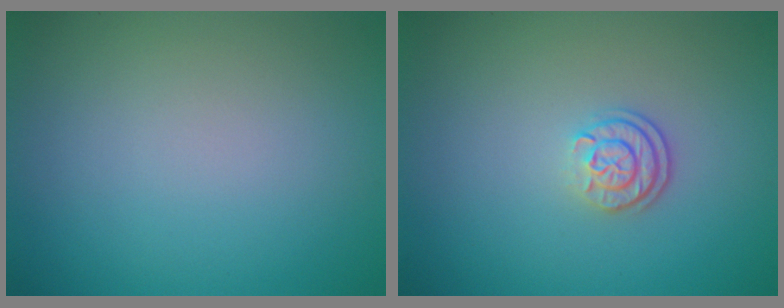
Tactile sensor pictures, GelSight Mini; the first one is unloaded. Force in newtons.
{"total": 2.3, "press": 1.7, "slide": 1.5}